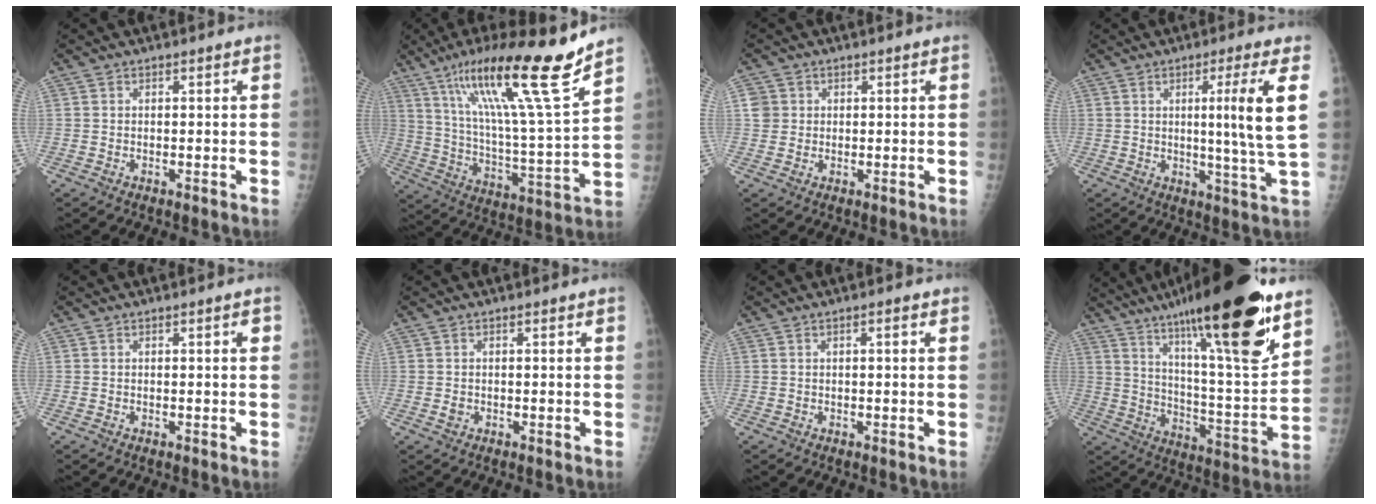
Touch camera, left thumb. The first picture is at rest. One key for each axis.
{"total": 22.8, "fx": 15.2, "fy": 1.1, "fz": 16.9, "tx": -0.258, "ty": -0.063, "tz": 0.260}
{"total": 2.9, "fx": 0.7, "fy": 2.8, "fz": 0.5, "tx": 0.010, "ty": 0.001, "tz": 0.011}
{"total": 11.1, "fx": 2.6, "fy": -1.2, "fz": 10.7, "tx": -0.173, "ty": -0.027, "tz": 0.039}
{"total": 0.8, "fx": 0.2, "fy": 0.1, "fz": 0.7, "tx": -0.011, "ty": 0.001, "tz": 0.001}
{"total": 1.0, "fx": -0.1, "fy": 0.8, "fz": 0.6, "tx": -0.008, "ty": 0.000, "tz": 0.000}
{"total": 1.3, "fx": 0.5, "fy": 0.3, "fz": 1.2, "tx": -0.020, "ty": 0.002, "tz": 0.005}
{"total": 29.1, "fx": 18.6, "fy": 4.9, "fz": 21.8, "tx": -0.326, "ty": -0.065, "tz": 0.304}